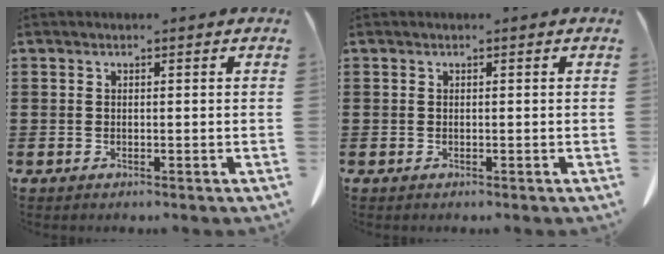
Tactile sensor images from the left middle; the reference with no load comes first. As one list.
[{"total": 0.0}]